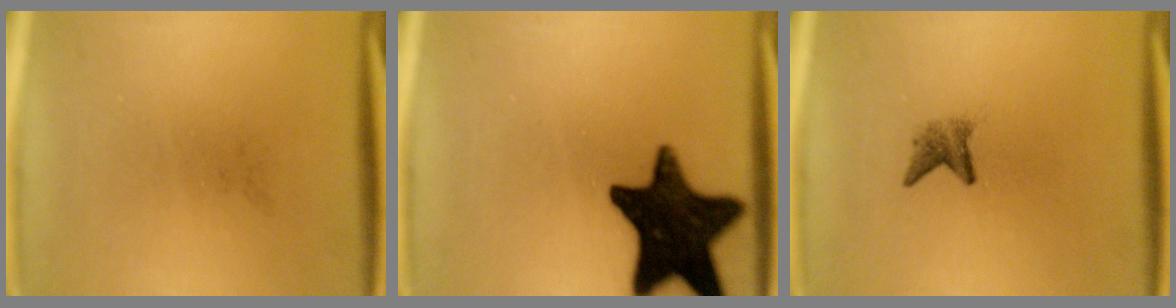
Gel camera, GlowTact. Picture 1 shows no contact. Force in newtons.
{"total": 18.1}
{"total": 2.0}